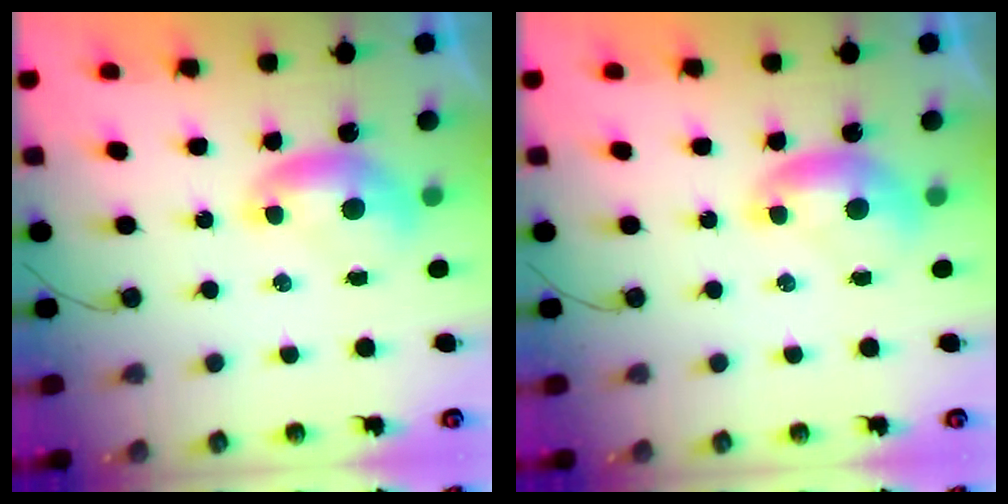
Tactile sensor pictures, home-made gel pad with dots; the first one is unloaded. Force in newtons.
{"total": 0.0}